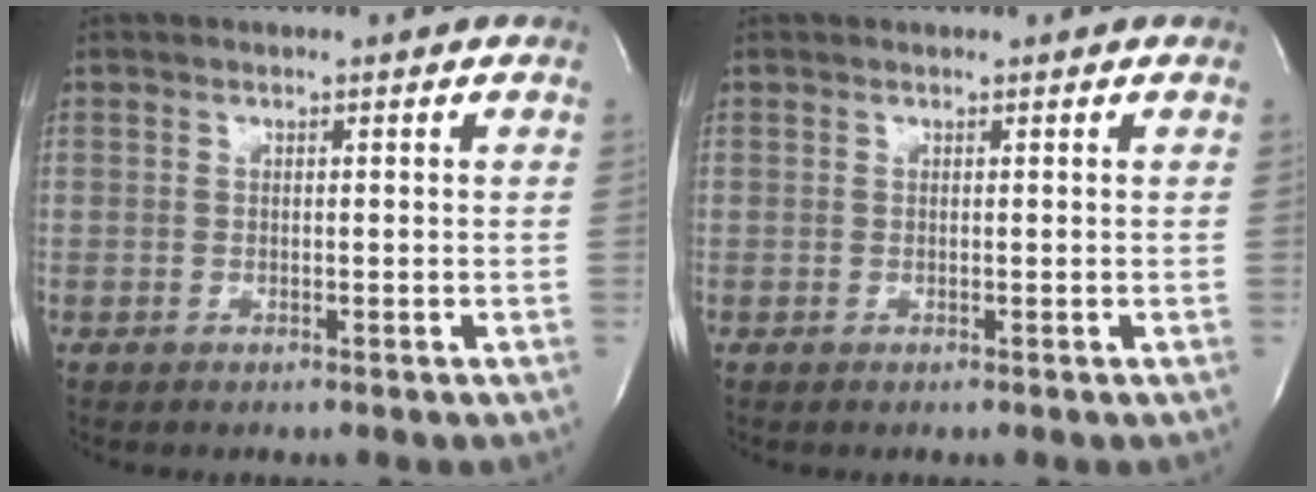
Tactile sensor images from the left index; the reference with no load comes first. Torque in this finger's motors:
{"motor_torque": [0.00, 0.00, 0.01, 0.00]}